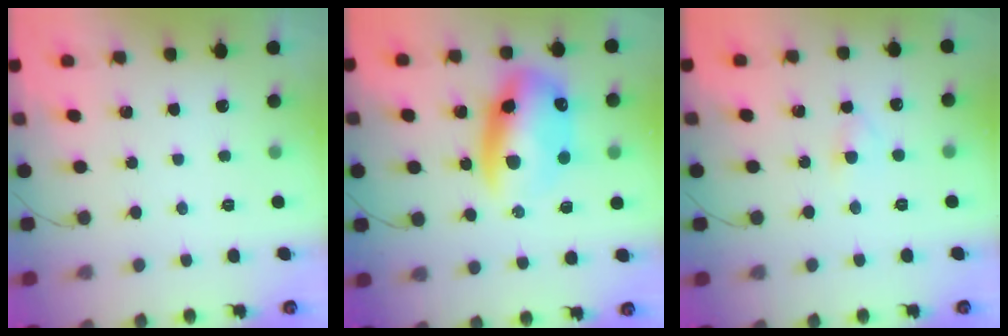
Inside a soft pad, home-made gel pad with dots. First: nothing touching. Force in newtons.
{"total": 15.0, "press": 14.4, "slide": 3.9}
{"total": 2.5, "press": 2.3, "slide": 1.0}